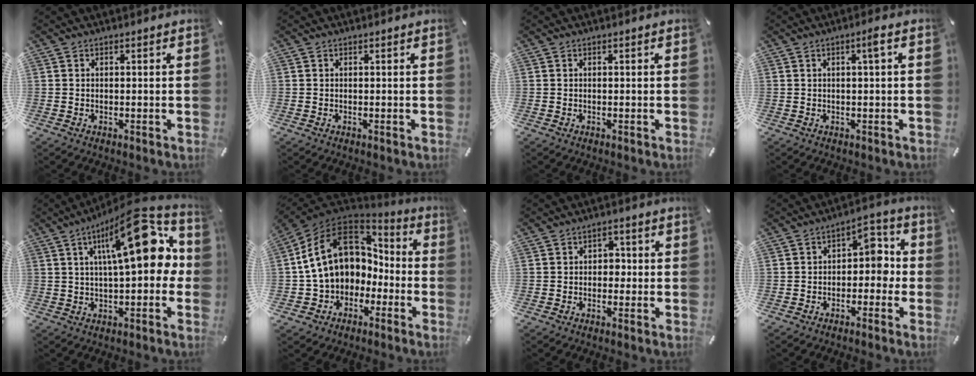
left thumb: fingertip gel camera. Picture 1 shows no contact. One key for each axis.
{"total": 0.0}
{"total": 0.0}
{"total": 2.9, "fx": 0.5, "fy": 0.3, "fz": 2.8, "tx": -0.046, "ty": 0.001, "tz": 0.004}
{"total": 20.1, "fx": 5.8, "fy": 7.8, "fz": 17.5, "tx": -0.247, "ty": -0.026, "tz": 0.087}
{"total": 16.9, "fx": 2.2, "fy": 13.7, "fz": 9.8, "tx": -0.196, "ty": 0.006, "tz": 0.042}
{"total": 2.8, "fx": -0.6, "fy": 2.2, "fz": 1.6, "tx": -0.017, "ty": 0.003, "tz": -0.019}
{"total": 6.3, "fx": -1.0, "fy": 4.5, "fz": 4.2, "tx": -0.050, "ty": 0.004, "tz": -0.031}